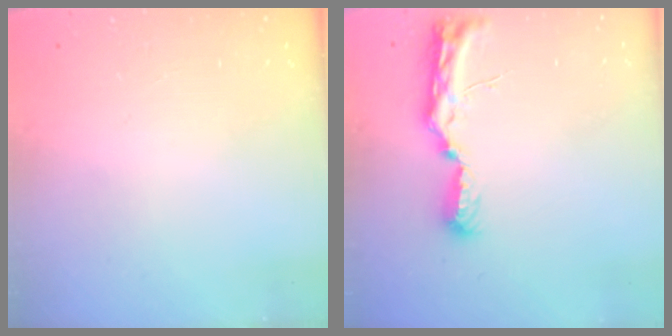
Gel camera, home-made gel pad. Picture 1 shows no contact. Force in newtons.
{"total": 8.3, "press": 8.2, "slide": 0.8}